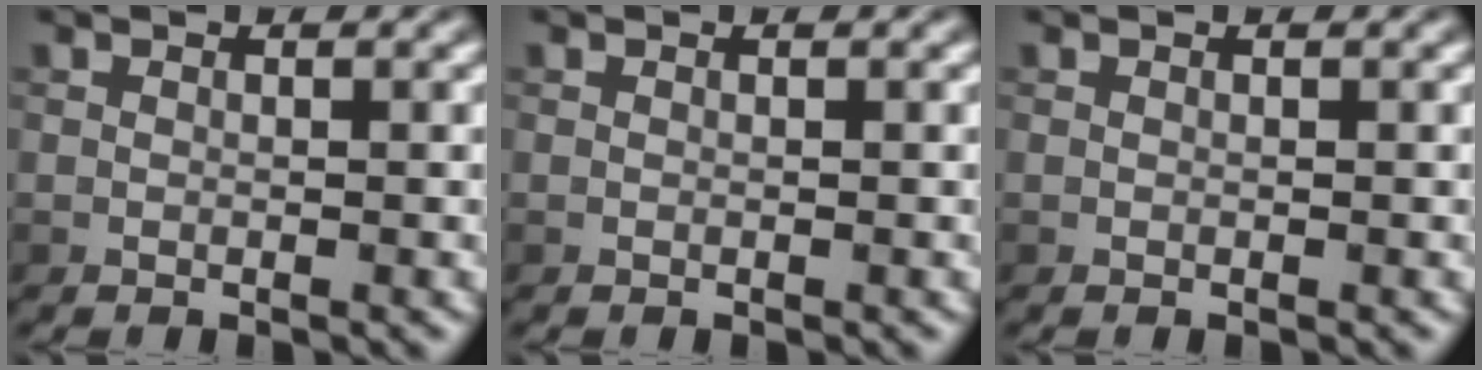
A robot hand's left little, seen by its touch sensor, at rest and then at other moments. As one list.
[{"total": 0.0}, {"total": 0.0}]